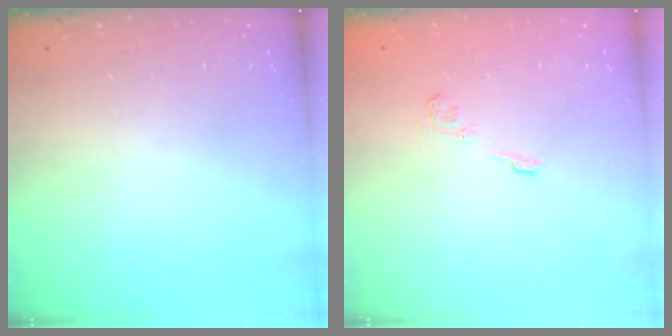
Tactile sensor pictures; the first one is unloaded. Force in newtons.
{"total": 5.0, "press": 4.9, "slide": 1.3}